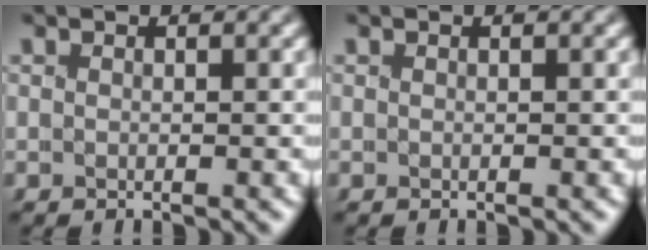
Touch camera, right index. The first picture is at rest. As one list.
[{"total": 0.0}]